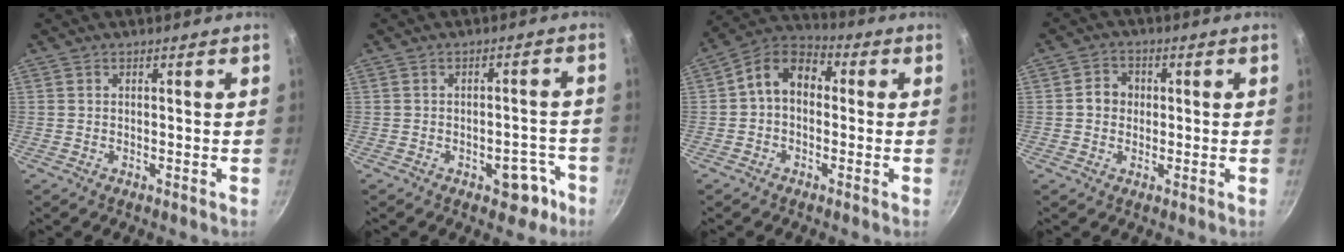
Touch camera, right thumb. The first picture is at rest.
{"total": 5.8, "force": [-3.0, 3.4, 3.5], "torque": [-0.010, 0.034, -0.024]}
{"total": 9.4, "force": [0.4, 6.9, 6.4], "torque": [-0.085, 0.032, -0.016]}
{"total": 4.3, "force": [0.1, 3.9, 1.8], "torque": [-0.005, 0.009, -0.005]}